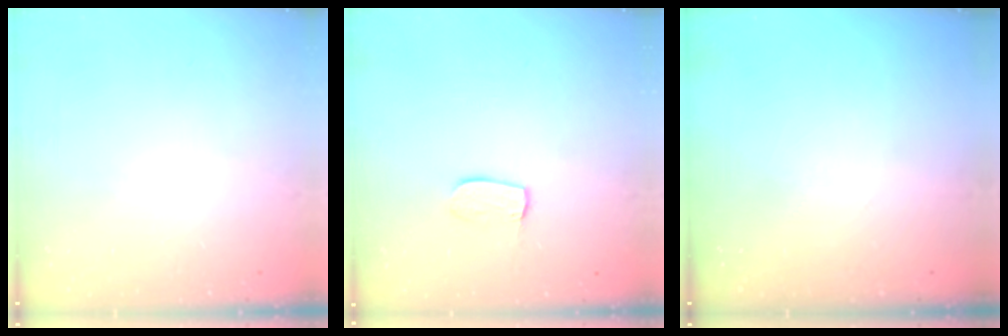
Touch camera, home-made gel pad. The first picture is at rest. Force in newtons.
{"total": 6.6, "press": 6.6, "slide": 0.5}
{"total": 0.0}